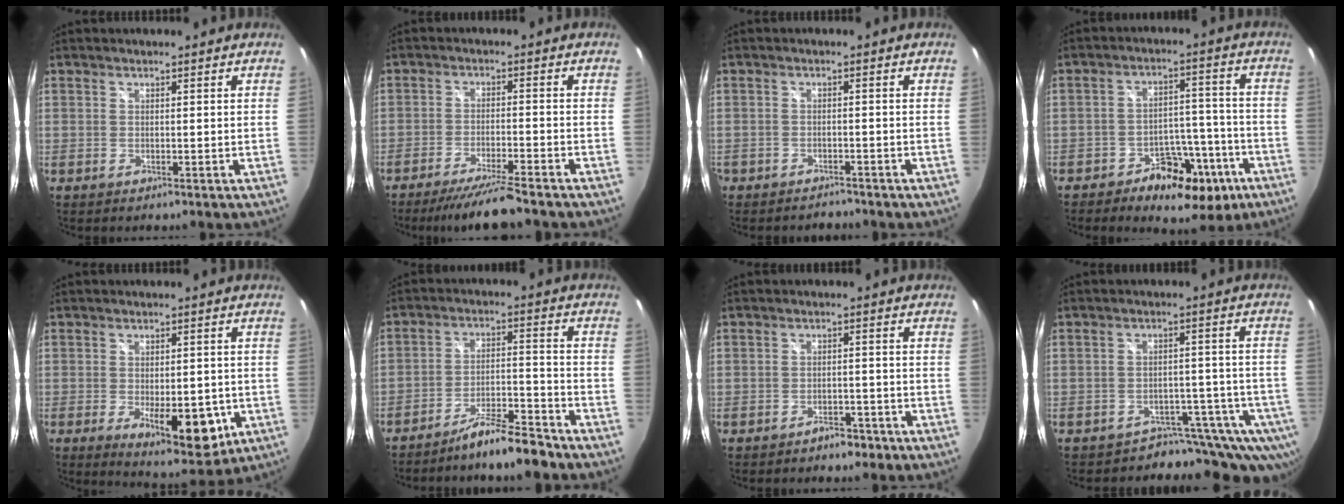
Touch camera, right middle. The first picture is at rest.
{"total": 9.1, "force": [-8.0, -0.2, 4.2], "torque": [-0.090, -0.014, -0.132]}
{"total": 2.9, "force": [-2.6, 1.3, -0.1], "torque": [-0.009, 0.002, -0.045]}
{"total": 12.3, "force": [-7.6, 7.5, 6.0], "torque": [-0.084, 0.029, -0.096]}
{"total": 11.4, "force": [-3.7, 5.0, 9.6], "torque": [-0.138, -0.023, -0.038]}
{"total": 8.1, "force": [-7.2, 0.6, 3.7], "torque": [-0.071, 0.013, -0.118]}
{"total": 3.2, "force": [-2.5, 1.8, 0.7], "torque": [-0.016, 0.011, -0.030]}
{"total": 10.6, "force": [-8.7, 5.6, 2.1], "torque": [-0.014, 0.017, -0.115]}